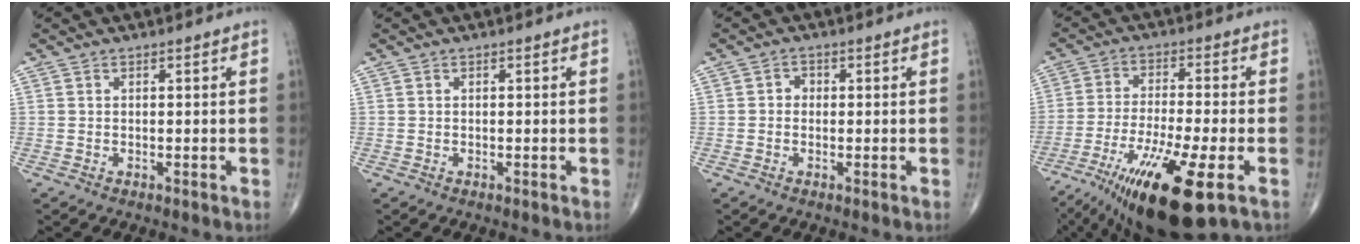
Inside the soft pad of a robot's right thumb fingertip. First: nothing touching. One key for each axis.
{"total": 0.0}
{"total": 1.6, "fx": -0.1, "fy": 1.4, "fz": 0.7, "tx": -0.001, "ty": 0.005, "tz": -0.007}
{"total": 17.6, "fx": -8.6, "fy": 3.5, "fz": 15.0, "tx": -0.285, "ty": -0.006, "tz": -0.141}